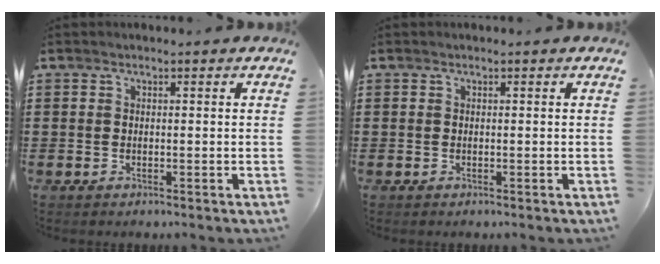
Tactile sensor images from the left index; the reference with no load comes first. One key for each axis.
{"total": 0.0}